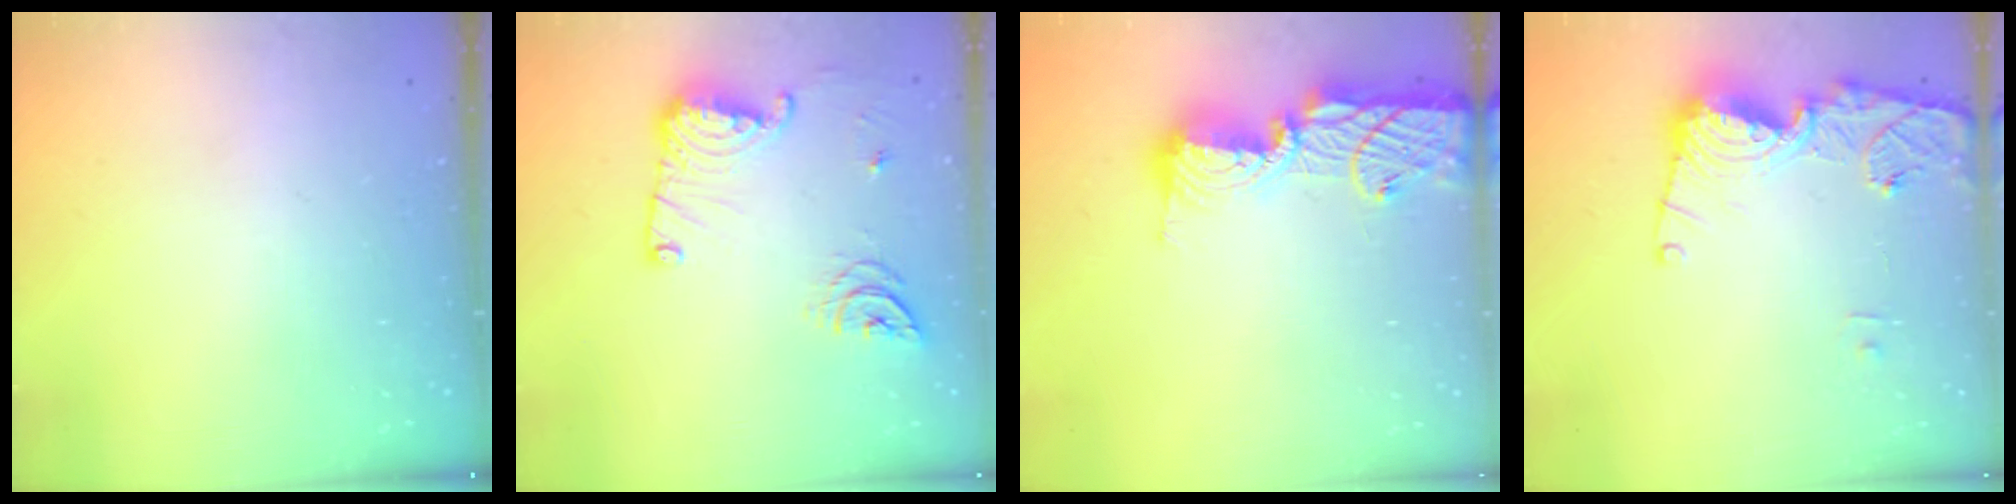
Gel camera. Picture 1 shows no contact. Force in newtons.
{"total": 14.3, "press": 14.2, "slide": 1.4}
{"total": 16.6, "press": 16.1, "slide": 4.0}
{"total": 14.4, "press": 14.4, "slide": 1.4}